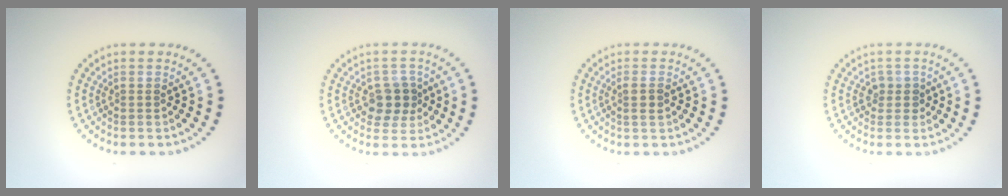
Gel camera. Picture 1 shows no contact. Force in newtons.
{"total": 2.9, "press": 2.7, "slide": 1.0}
{"total": 1.4, "press": 1.2, "slide": 0.7}
{"total": 1.5, "press": 1.3, "slide": 0.8}